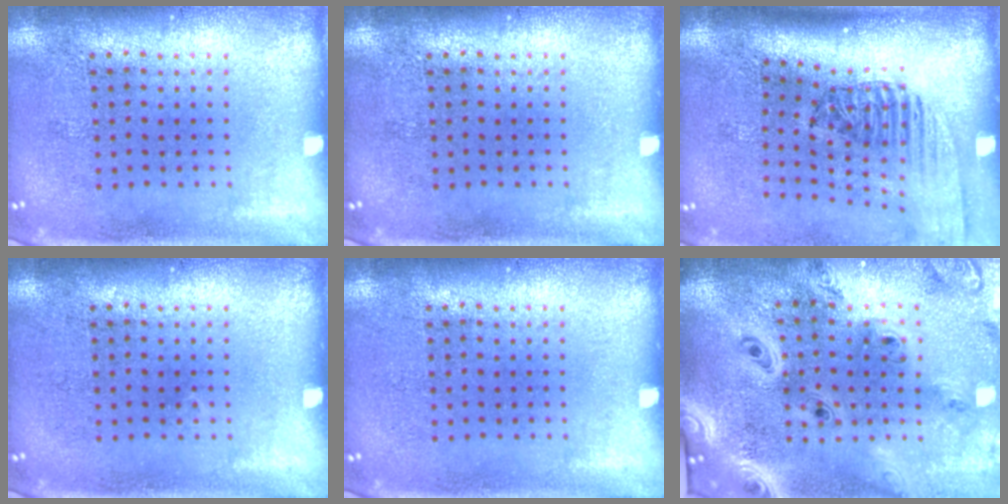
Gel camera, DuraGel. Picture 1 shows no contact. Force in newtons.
{"total": 0.0}
{"total": 2.4, "press": 1.7, "slide": 1.7}
{"total": 0.0}
{"total": 0.0}
{"total": 4.0, "press": 3.1, "slide": 2.5}